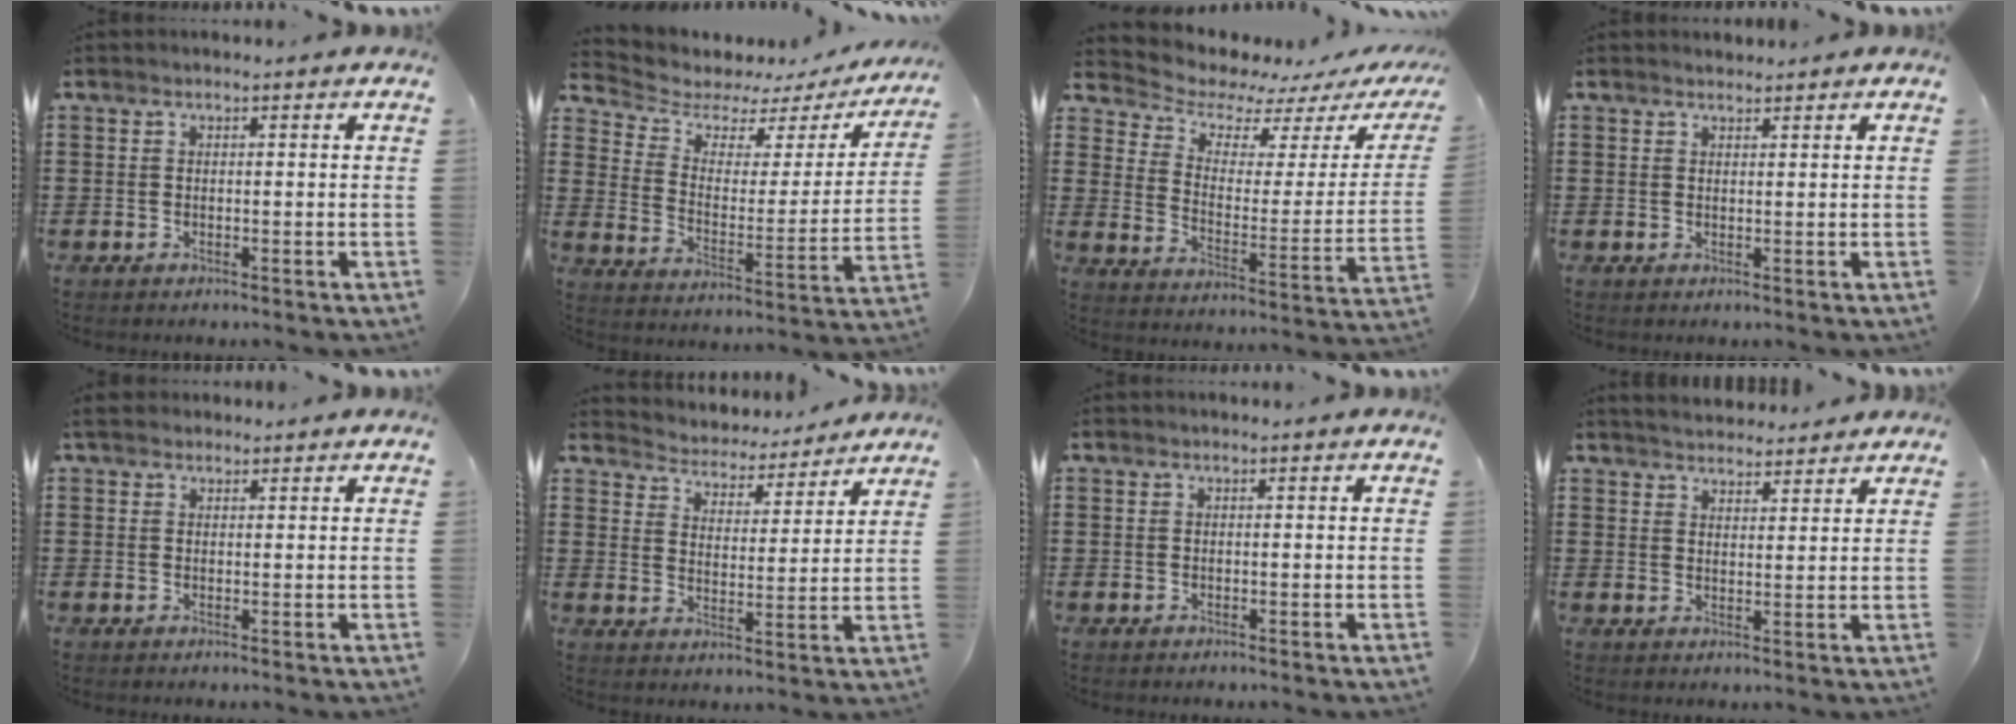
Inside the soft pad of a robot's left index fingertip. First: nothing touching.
{"total": 4.4, "force": [3.5, 2.2, 1.5], "torque": [-0.056, -0.024, 0.054]}
{"total": 5.6, "force": [5.1, 2.0, 1.1], "torque": [-0.050, -0.045, 0.086]}
{"total": 1.0, "force": [1.0, 0.2, 0.0], "torque": [-0.001, 0.000, 0.021]}
{"total": 1.7, "force": [1.4, 0.9, 0.5], "torque": [-0.014, 0.007, 0.027]}
{"total": 4.1, "force": [4.0, 0.3, -0.3], "torque": [-0.020, -0.035, 0.064]}
{"total": 0.0}
{"total": 3.1, "force": [3.1, 0.3, 0.1], "torque": [-0.011, -0.009, 0.057]}